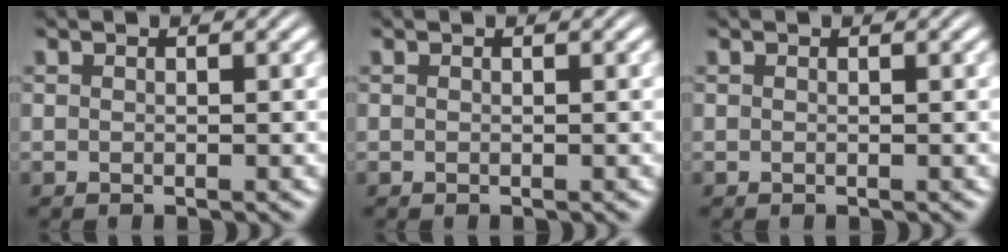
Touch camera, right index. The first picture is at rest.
{"total": 0.0}
{"total": 0.0}